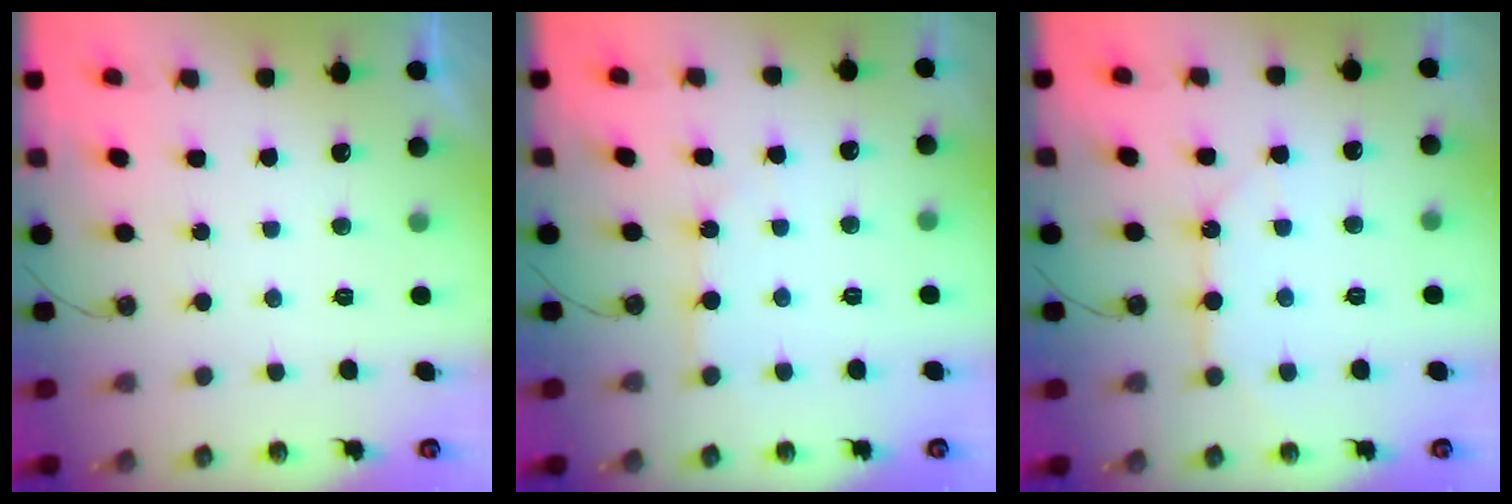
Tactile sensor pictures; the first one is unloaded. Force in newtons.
{"total": 3.3, "press": 3.3, "slide": 0.3}
{"total": 8.9, "press": 8.9, "slide": 0.8}